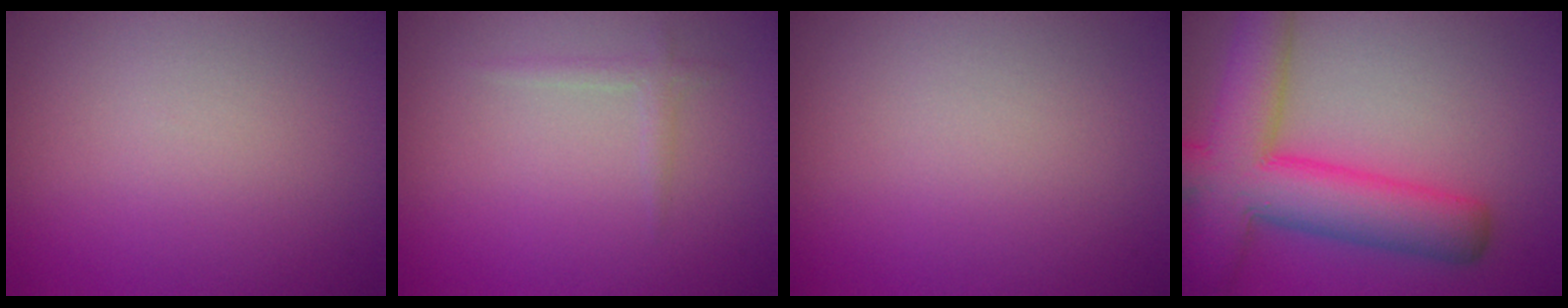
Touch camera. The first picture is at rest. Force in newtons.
{"total": 0.9, "press": 0.9, "slide": 0.0}
{"total": 0.0}
{"total": 9.7, "press": 9.7, "slide": 0.3}